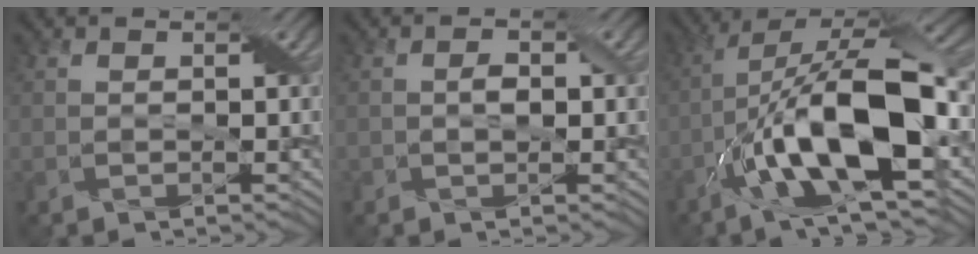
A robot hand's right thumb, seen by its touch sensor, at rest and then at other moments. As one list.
[{"total": 1.5, "force": [-0.1, 1.0, 1.2], "torque": [-0.022, 0.000, -0.004]}, {"total": 15.6, "force": [-4.6, 5.4, 13.9], "torque": [-0.254, 0.007, -0.088]}]